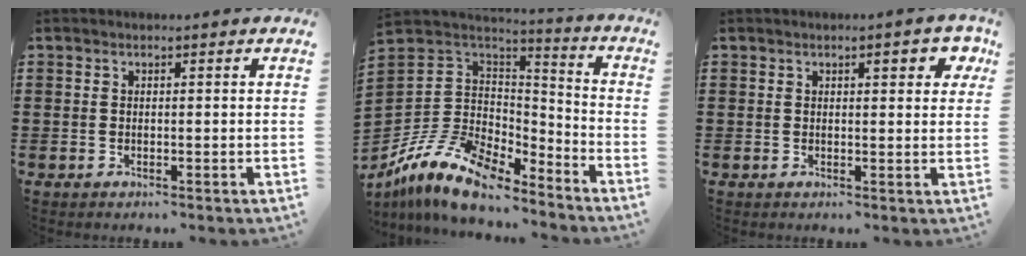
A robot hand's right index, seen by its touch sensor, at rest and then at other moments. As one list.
[{"total": 12.7, "force": [-9.1, 6.1, 6.4], "torque": [-0.162, 0.014, -0.178]}, {"total": 3.4, "force": [1.4, 1.0, 2.9], "torque": [-0.037, -0.002, 0.017]}]